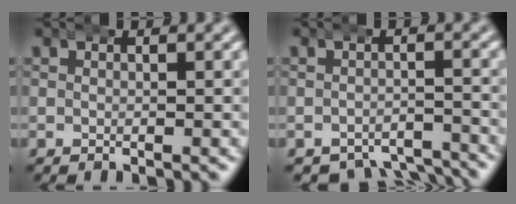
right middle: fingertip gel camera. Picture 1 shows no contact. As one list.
[{"total": 6.0, "force": [-5.6, 1.9, 1.3], "torque": [0.000, -0.016, -0.087]}]